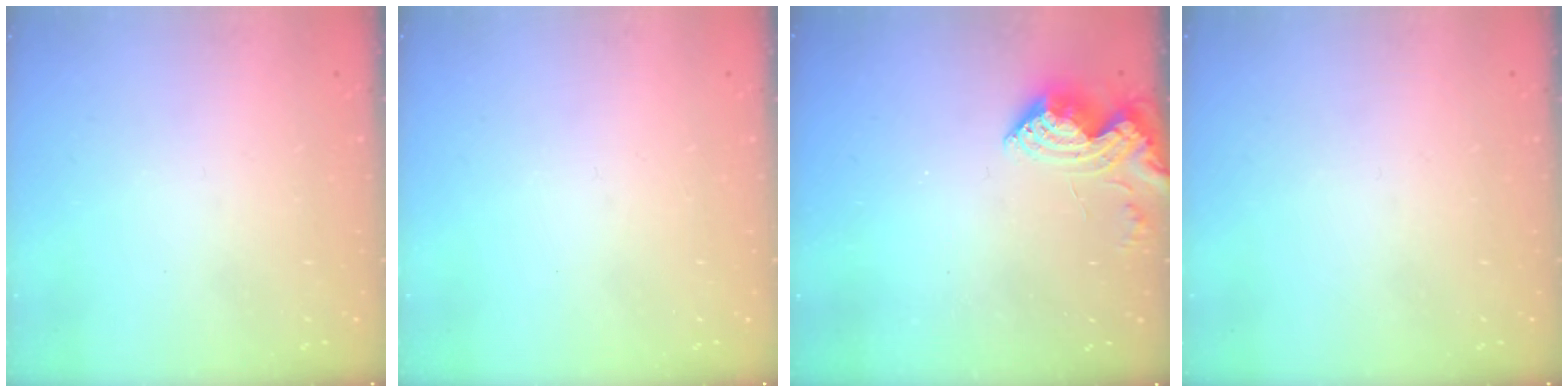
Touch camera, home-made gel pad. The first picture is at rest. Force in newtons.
{"total": 0.0}
{"total": 9.1, "press": 9.1, "slide": 0.8}
{"total": 0.0}